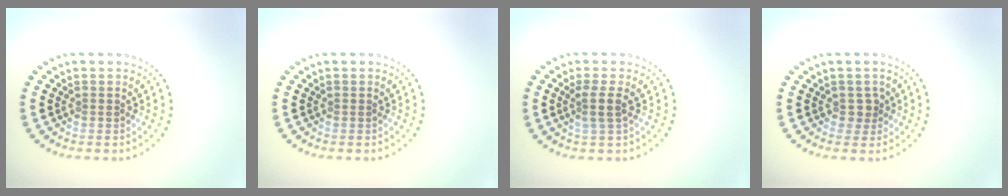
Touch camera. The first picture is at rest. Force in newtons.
{"total": 0.0}
{"total": 1.8, "press": 1.4, "slide": 1.1}
{"total": 1.2, "press": 1.0, "slide": 0.6}